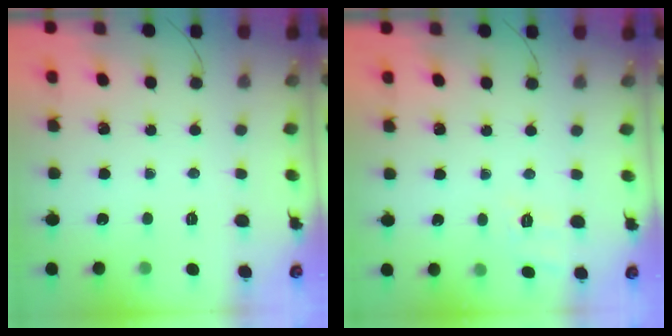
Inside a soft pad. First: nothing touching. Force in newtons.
{"total": 2.7, "press": 1.9, "slide": 2.0}